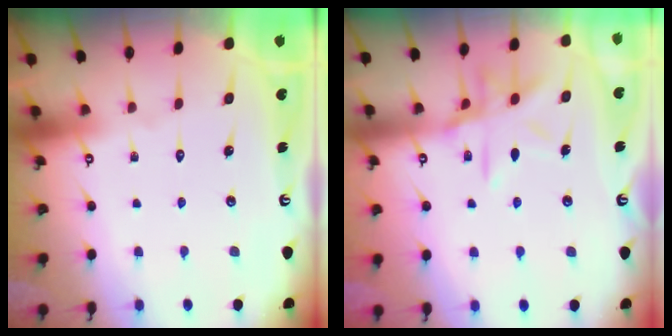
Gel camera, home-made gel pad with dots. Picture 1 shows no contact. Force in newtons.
{"total": 12.7, "press": 12.7, "slide": 0.8}